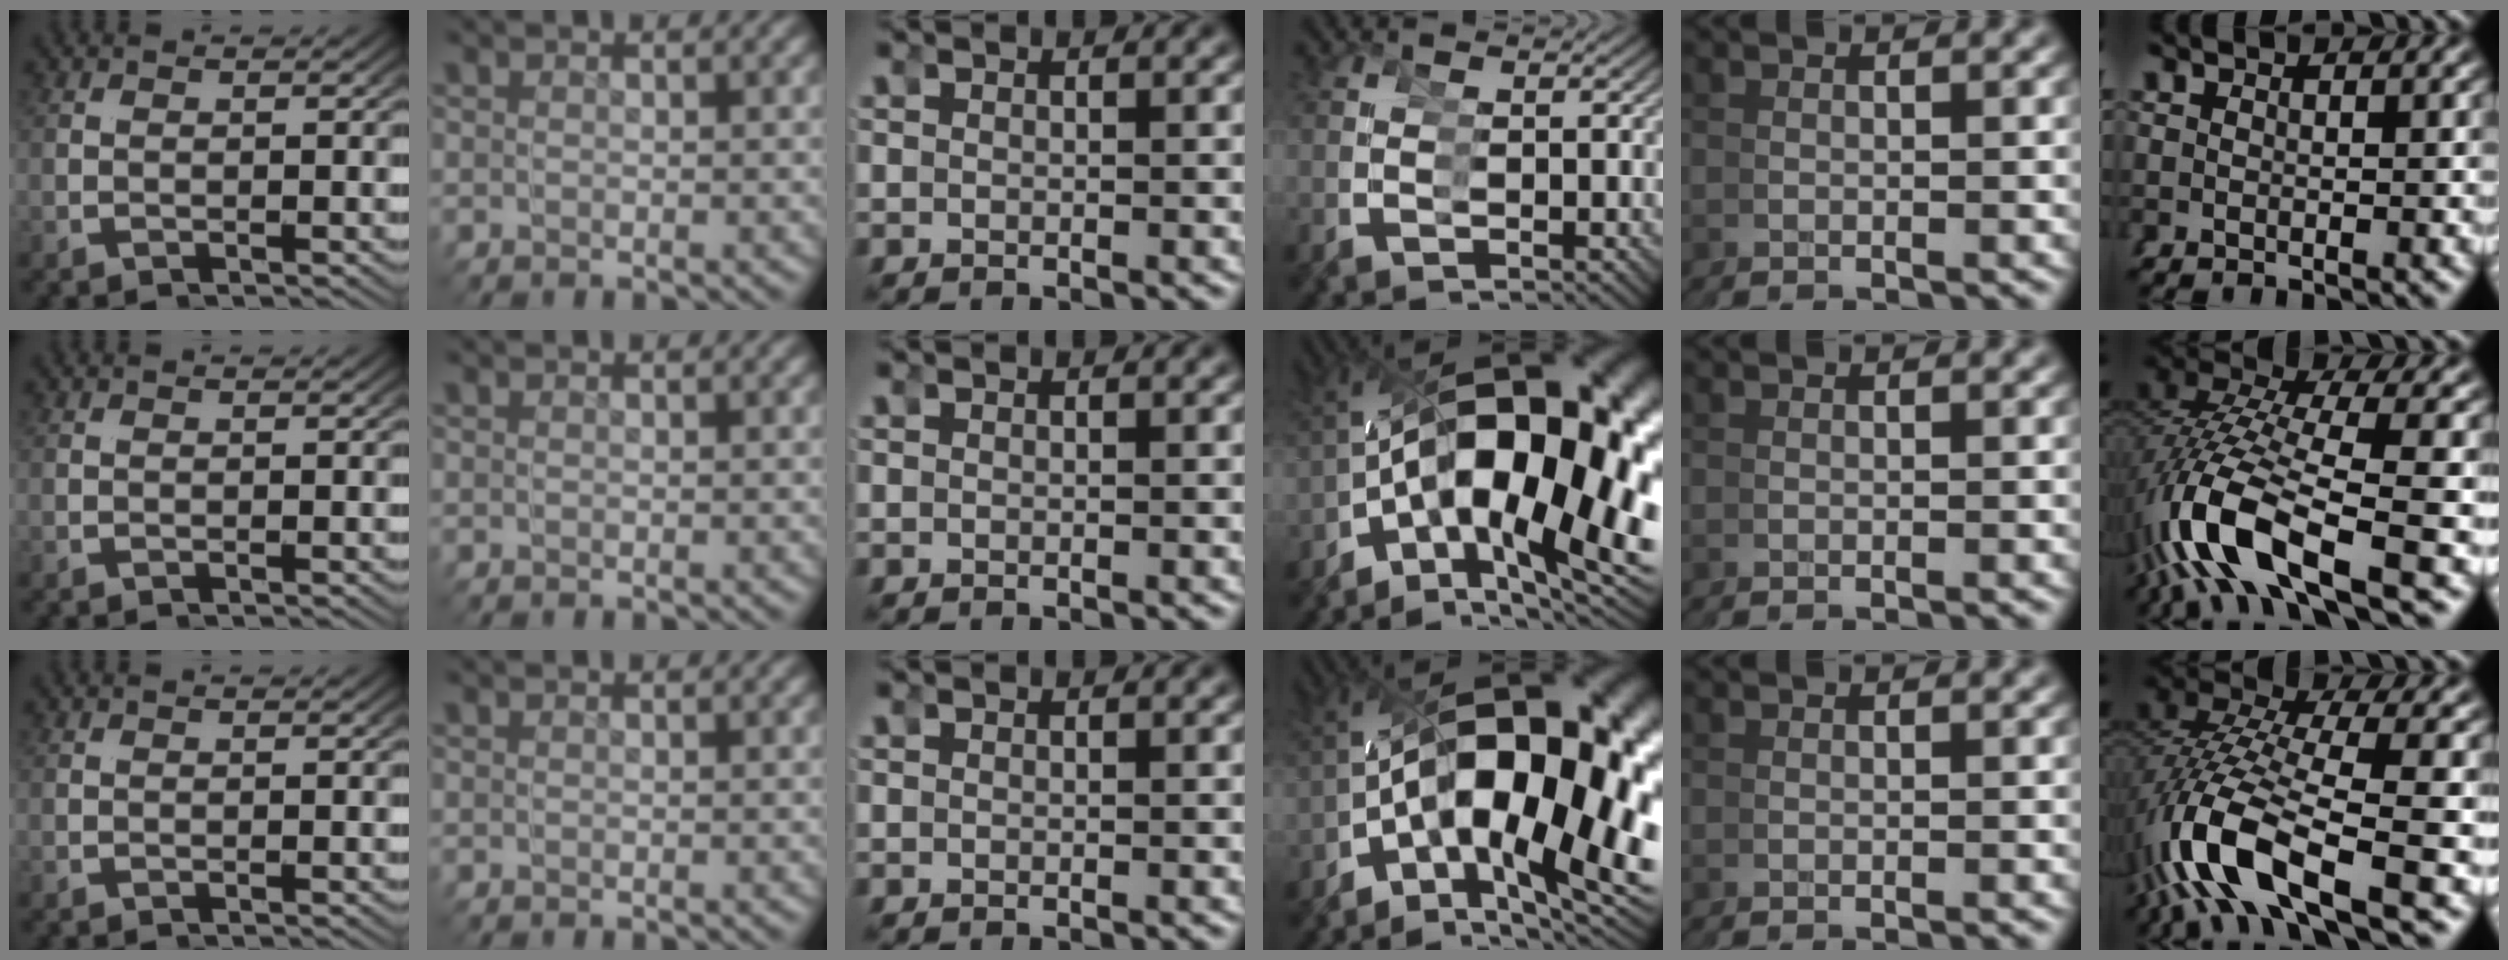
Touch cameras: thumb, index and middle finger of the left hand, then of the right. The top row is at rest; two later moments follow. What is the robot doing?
{"motion": "grasp_and_lifting", "object": "tape"}